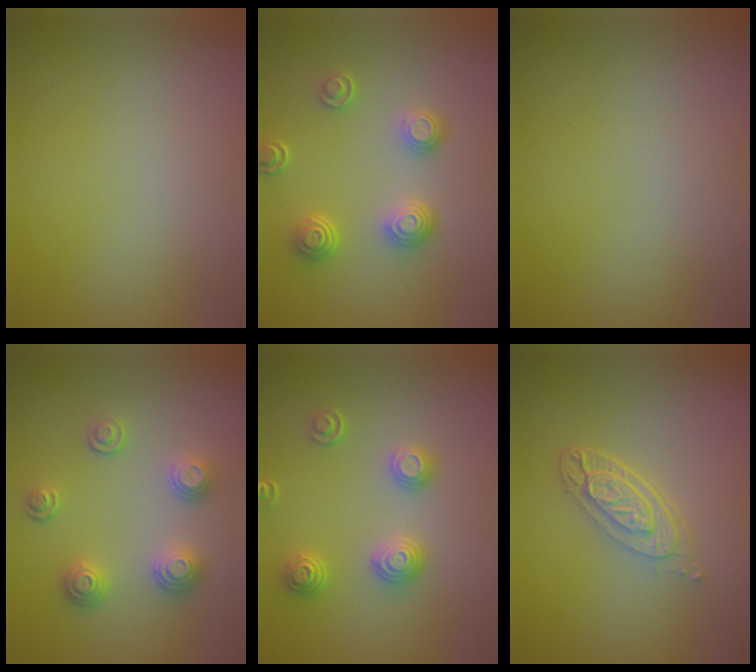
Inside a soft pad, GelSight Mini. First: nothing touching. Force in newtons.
{"total": 3.5, "press": 2.8, "slide": 2.2}
{"total": 0.0}
{"total": 3.4, "press": 2.9, "slide": 1.8}
{"total": 3.0, "press": 2.6, "slide": 1.3}
{"total": 3.6, "press": 2.7, "slide": 2.5}